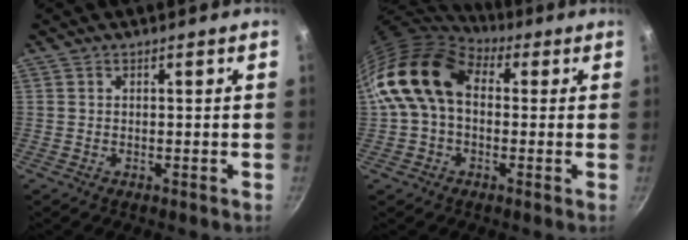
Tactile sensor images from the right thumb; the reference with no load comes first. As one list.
[{"total": 14.4, "force": [1.9, 10.0, 10.2], "torque": [-0.168, 0.022, 0.018]}]